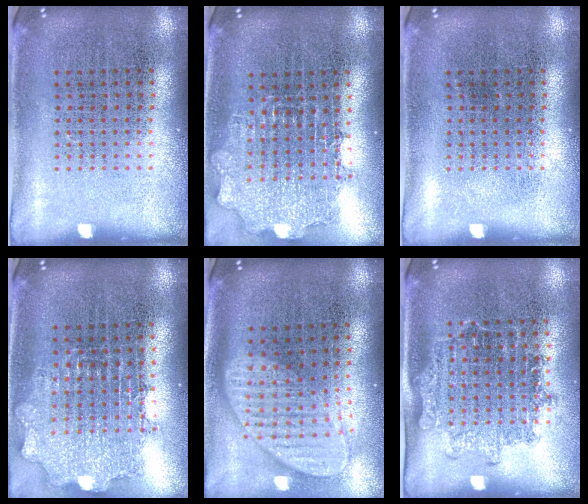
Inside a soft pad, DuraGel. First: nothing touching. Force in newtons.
{"total": 1.6, "press": 1.3, "slide": 0.8}
{"total": 0.0}
{"total": 1.9, "press": 1.5, "slide": 1.1}
{"total": 2.0, "press": 1.6, "slide": 1.3}
{"total": 1.3, "press": 1.1, "slide": 0.8}